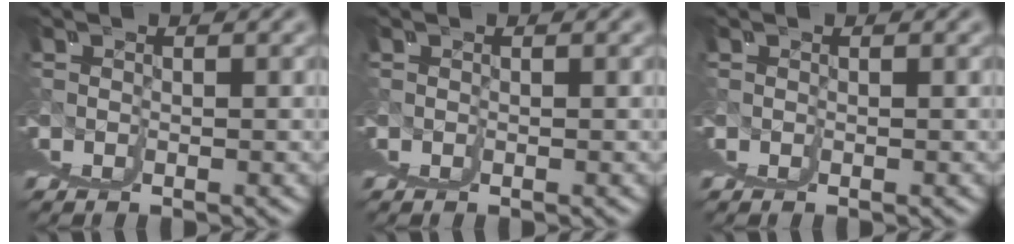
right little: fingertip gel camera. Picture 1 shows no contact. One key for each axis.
{"total": 0.0}
{"total": 0.0}